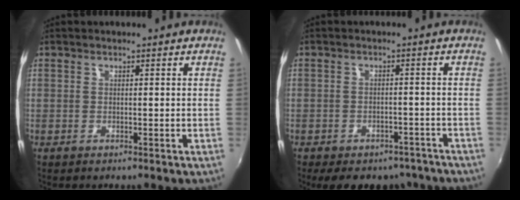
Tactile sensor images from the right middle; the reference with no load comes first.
{"total": 12.1, "force": [-9.3, 6.3, 4.7], "torque": [-0.099, 0.010, -0.108]}